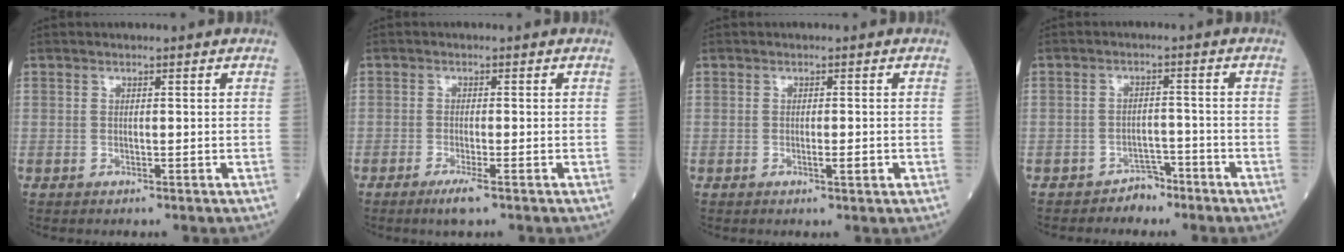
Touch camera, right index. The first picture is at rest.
{"total": 2.8, "force": [-1.7, 0.0, 2.2], "torque": [-0.045, -0.007, -0.032]}
{"total": 1.8, "force": [-0.5, 0.1, 1.7], "torque": [-0.029, -0.003, -0.006]}
{"total": 2.9, "force": [-2.4, 1.7, 0.3], "torque": [-0.004, 0.008, -0.037]}